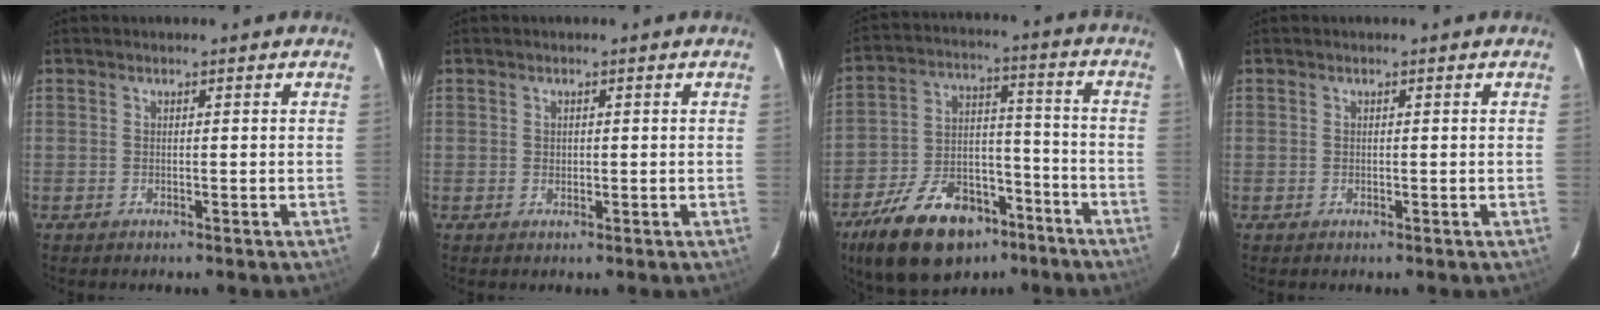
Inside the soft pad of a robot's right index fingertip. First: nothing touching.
{"total": 0.9, "force": [0.2, 0.9, 0.2], "torque": [0.001, 0.001, 0.004]}
{"total": 20.6, "force": [-13.5, 11.1, 11.0], "torque": [-0.221, 0.019, -0.207]}
{"total": 0.0}